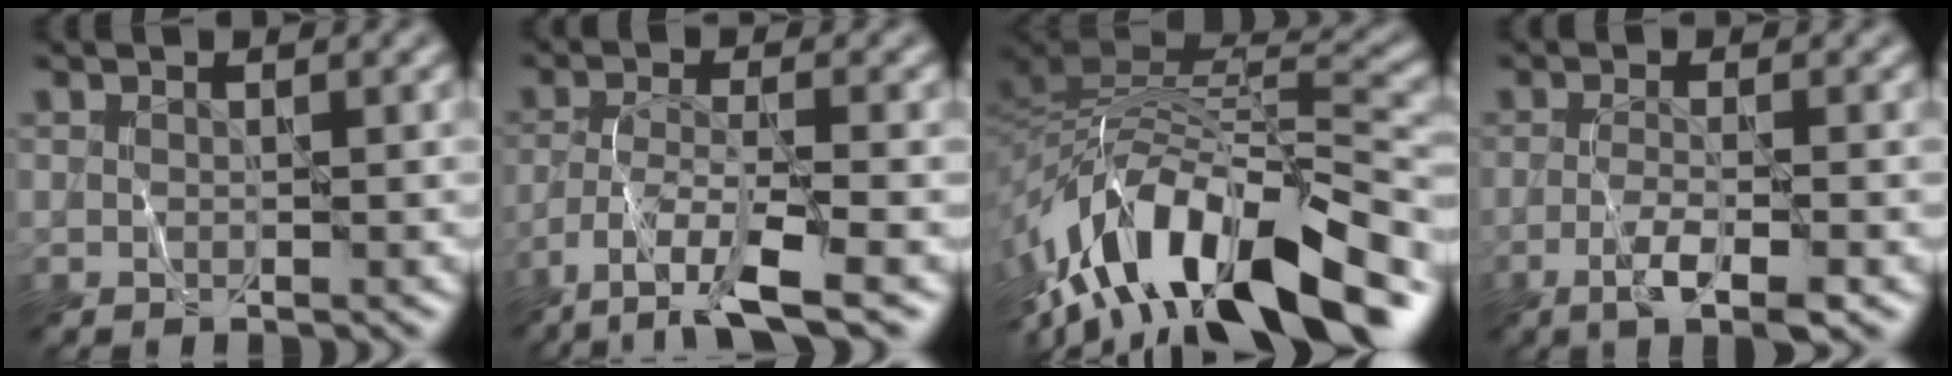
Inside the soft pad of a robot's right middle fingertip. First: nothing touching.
{"total": 7.0, "force": [-4.5, 1.5, 5.2], "torque": [-0.095, -0.008, -0.082]}
{"total": 15.5, "force": [-9.8, 6.1, 10.3], "torque": [-0.196, 0.022, -0.167]}
{"total": 4.0, "force": [-1.8, 0.8, 3.5], "torque": [-0.063, -0.001, -0.037]}